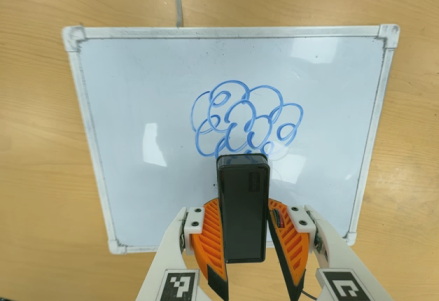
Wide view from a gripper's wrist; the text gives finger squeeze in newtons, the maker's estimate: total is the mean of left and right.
{"total": 5.7, "left": 5.6, "right": 5.7}